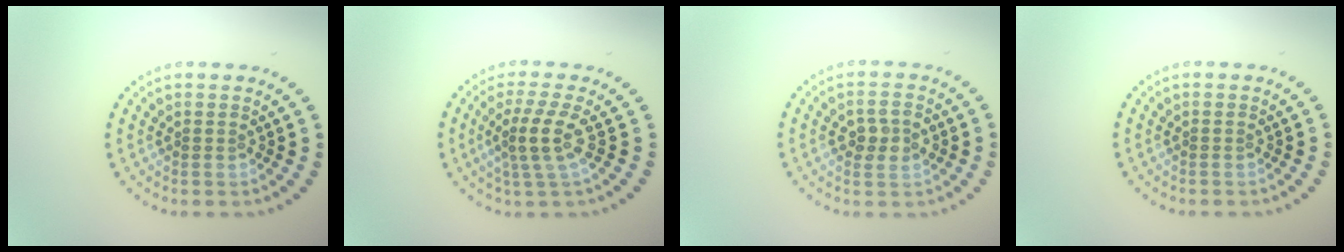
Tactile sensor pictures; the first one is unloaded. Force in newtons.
{"total": 3.0, "press": 2.3, "slide": 1.8}
{"total": 2.4, "press": 2.4, "slide": 0.2}
{"total": 0.0}